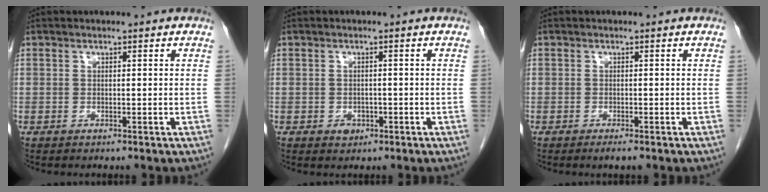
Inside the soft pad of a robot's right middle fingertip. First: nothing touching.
{"total": 1.7, "force": [-0.8, 1.3, 0.7], "torque": [-0.010, 0.004, -0.005]}
{"total": 1.3, "force": [-1.0, 0.1, 0.9], "torque": [-0.014, -0.003, -0.013]}